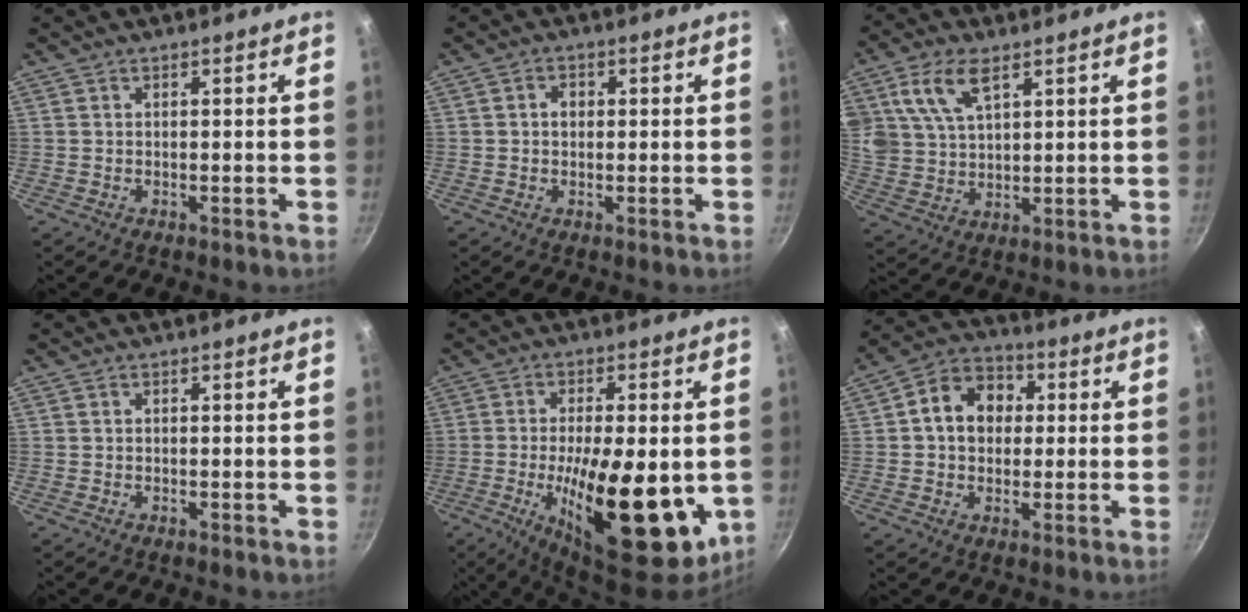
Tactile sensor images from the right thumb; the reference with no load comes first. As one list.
[{"total": 2.4, "force": [0.3, 2.0, 1.4], "torque": [-0.011, 0.006, 0.002]}, {"total": 10.5, "force": [5.1, 5.8, 7.2], "torque": [-0.133, -0.012, 0.102]}, {"total": 0.0}, {"total": 21.0, "force": [-3.7, 8.0, 19.0], "torque": [-0.280, -0.003, -0.049]}, {"total": 10.8, "force": [1.5, 8.6, 6.3], "torque": [-0.071, 0.021, 0.006]}]